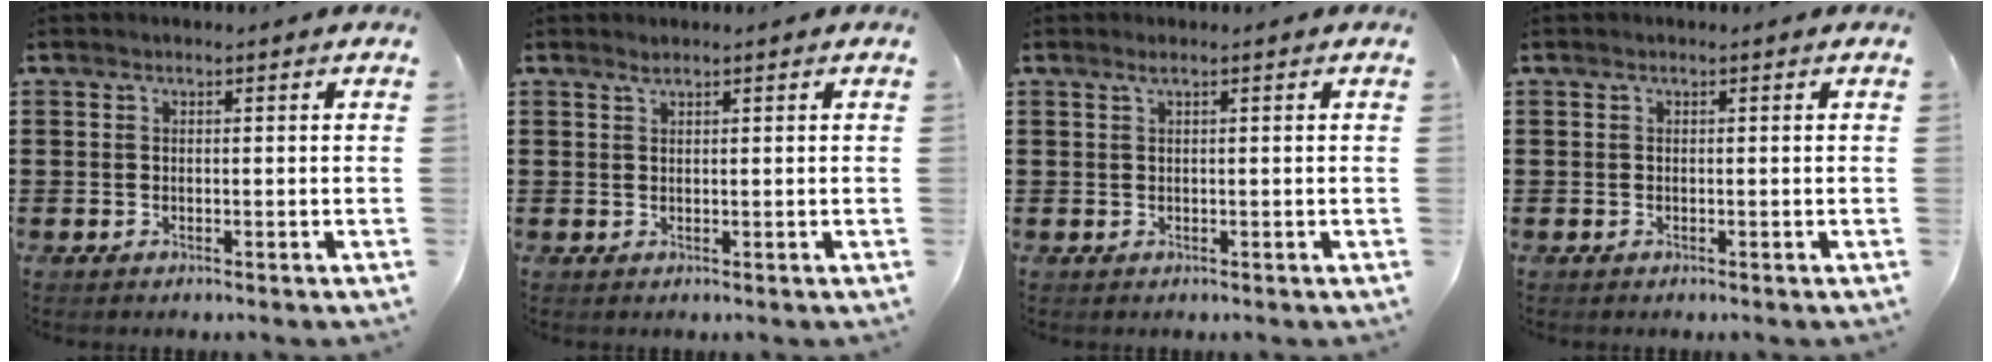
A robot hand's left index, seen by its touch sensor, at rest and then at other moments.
{"total": 0.9, "force": [0.8, 0.0, 0.5], "torque": [-0.011, -0.001, 0.015]}
{"total": 0.8, "force": [0.3, -0.1, 0.8], "torque": [-0.013, -0.002, 0.006]}
{"total": 0.0}